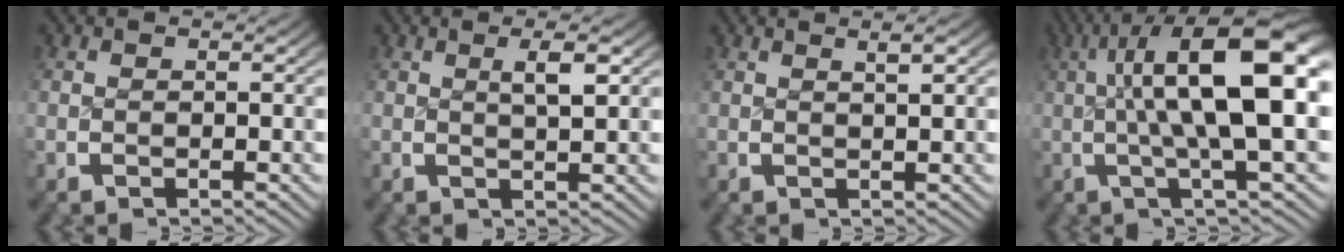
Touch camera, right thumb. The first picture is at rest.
{"total": 2.2, "force": [0.8, 0.3, 2.0], "torque": [-0.029, 0.002, 0.015]}
{"total": 1.8, "force": [1.1, 0.0, 1.4], "torque": [-0.019, 0.003, 0.021]}
{"total": 14.0, "force": [2.3, 4.8, 12.9], "torque": [-0.193, 0.007, 0.033]}